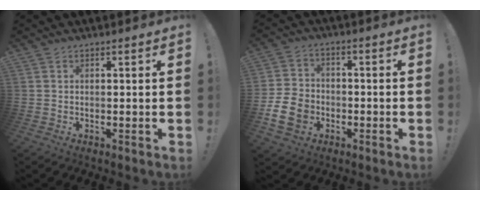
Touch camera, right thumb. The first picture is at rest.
{"total": 12.2, "force": [-4.3, 9.5, 6.4], "torque": [-0.122, 0.033, -0.075]}